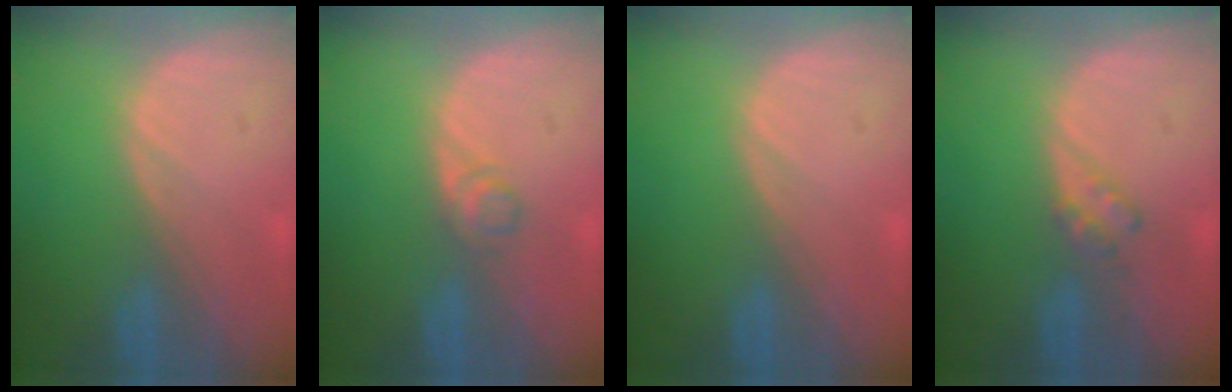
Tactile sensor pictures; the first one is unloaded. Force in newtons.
{"total": 1.9, "press": 1.8, "slide": 0.2}
{"total": 0.0}
{"total": 2.3, "press": 2.2, "slide": 0.3}